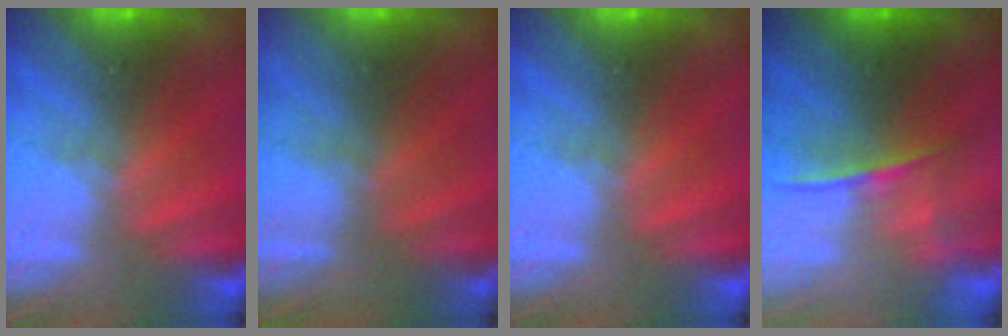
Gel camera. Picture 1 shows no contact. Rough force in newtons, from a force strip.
{"total": 2.7}
{"total": 0.0}
{"total": 1.8}